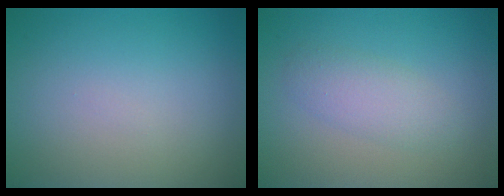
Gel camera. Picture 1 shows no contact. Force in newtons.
{"total": 2.4, "press": 2.4, "slide": 0.1}